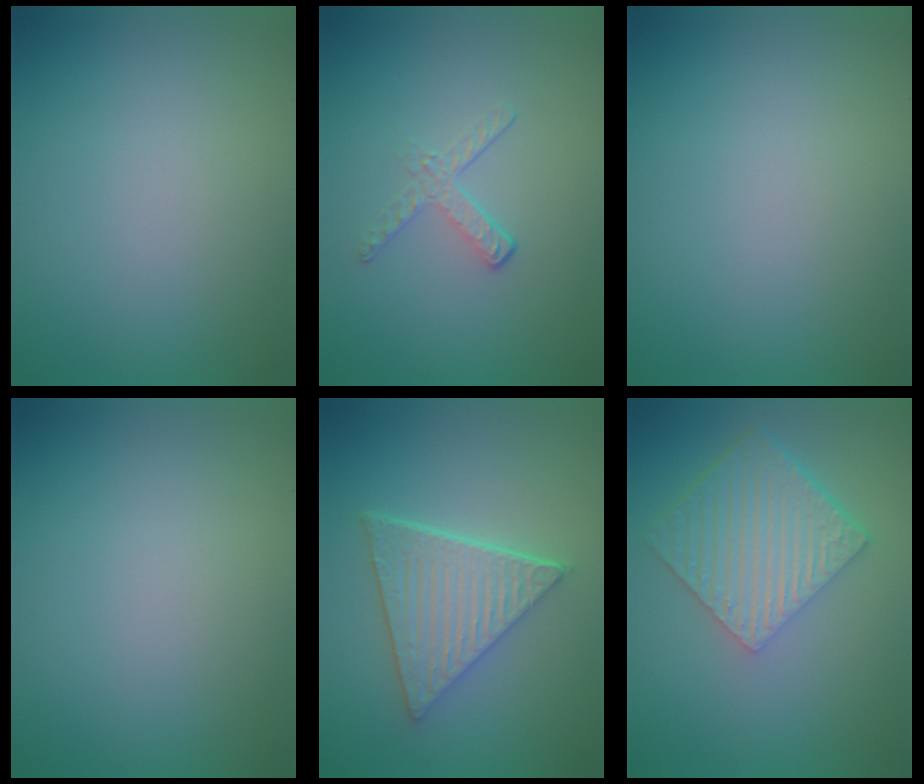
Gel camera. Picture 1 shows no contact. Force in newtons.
{"total": 1.7, "press": 0.7, "slide": 1.5}
{"total": 0.0}
{"total": 0.0}
{"total": 5.9, "press": 4.4, "slide": 3.9}
{"total": 6.4, "press": 4.5, "slide": 4.6}